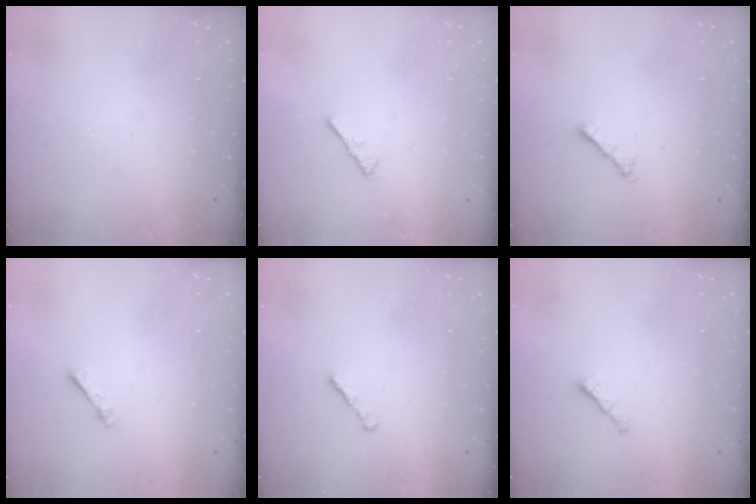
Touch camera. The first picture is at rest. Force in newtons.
{"total": 2.2, "press": 2.1, "slide": 0.5}
{"total": 1.8, "press": 1.8, "slide": 0.5}
{"total": 1.1, "press": 1.1, "slide": 0.2}
{"total": 1.6, "press": 1.5, "slide": 0.5}
{"total": 0.7, "press": 0.6, "slide": 0.4}